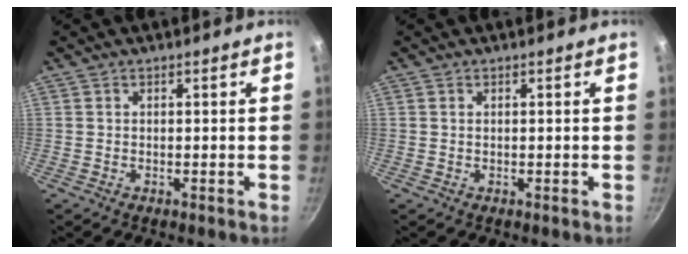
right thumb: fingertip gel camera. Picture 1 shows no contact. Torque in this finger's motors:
{"motor_torque": [-0.24, 0.04, -0.06, 0.51, 0.05]}